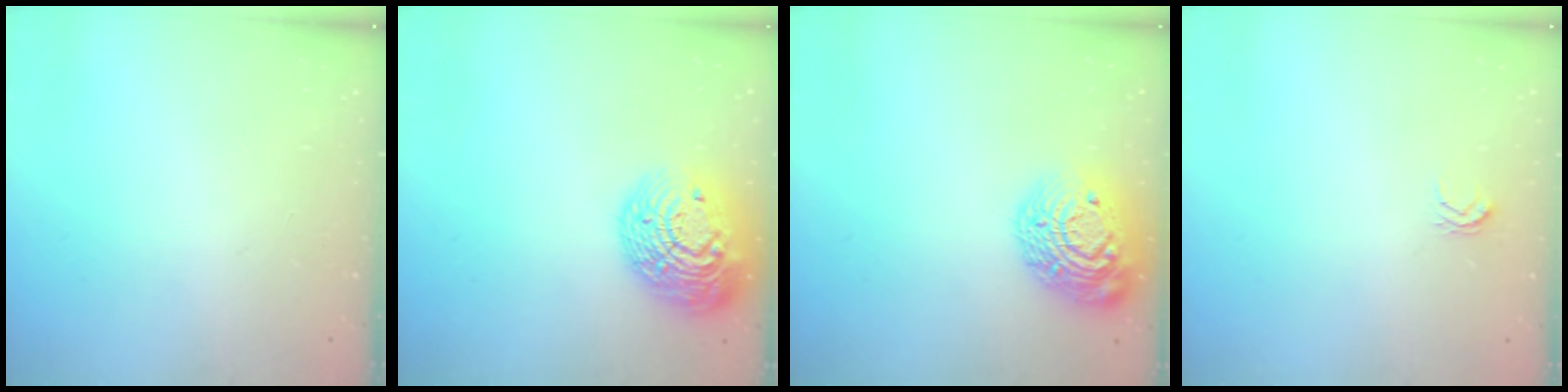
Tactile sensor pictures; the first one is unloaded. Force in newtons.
{"total": 19.7, "press": 19.7, "slide": 1.1}
{"total": 18.0, "press": 18.0, "slide": 0.9}
{"total": 2.6, "press": 2.6, "slide": 0.3}